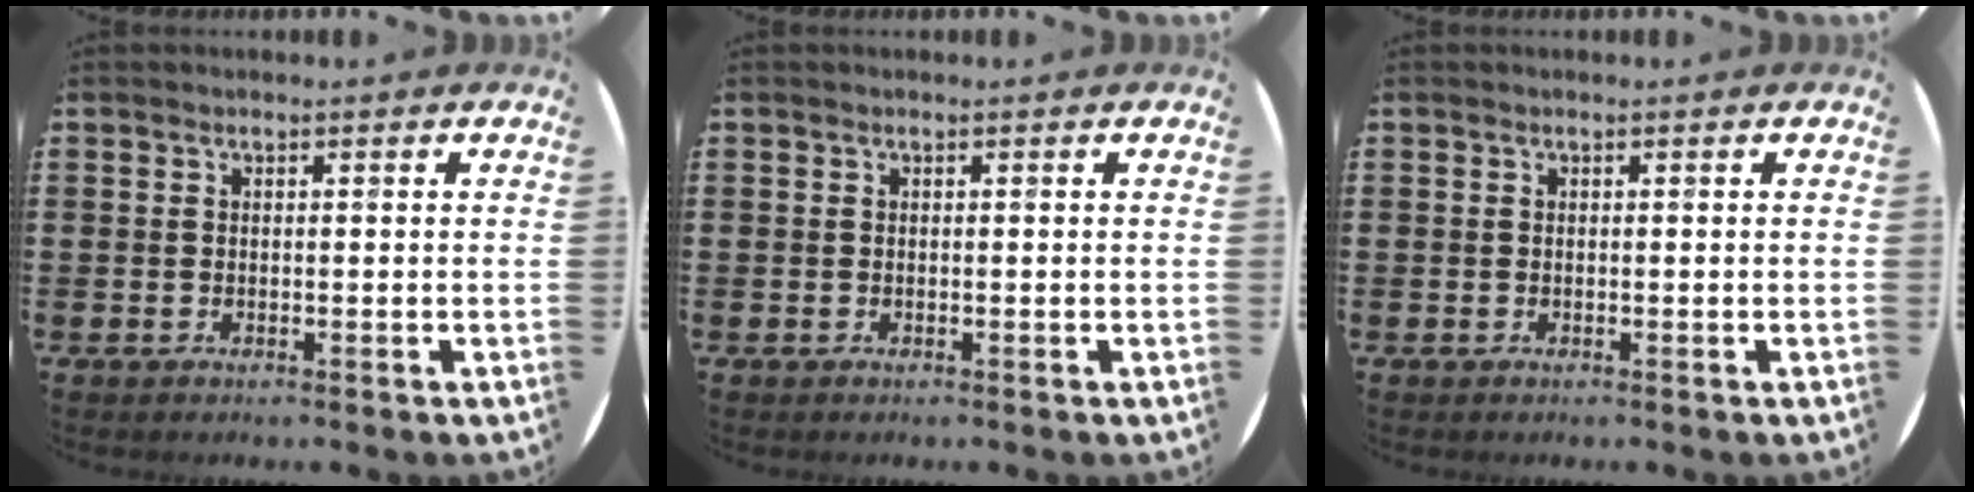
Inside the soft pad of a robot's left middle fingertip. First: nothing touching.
{"total": 0.0}
{"total": 0.0}